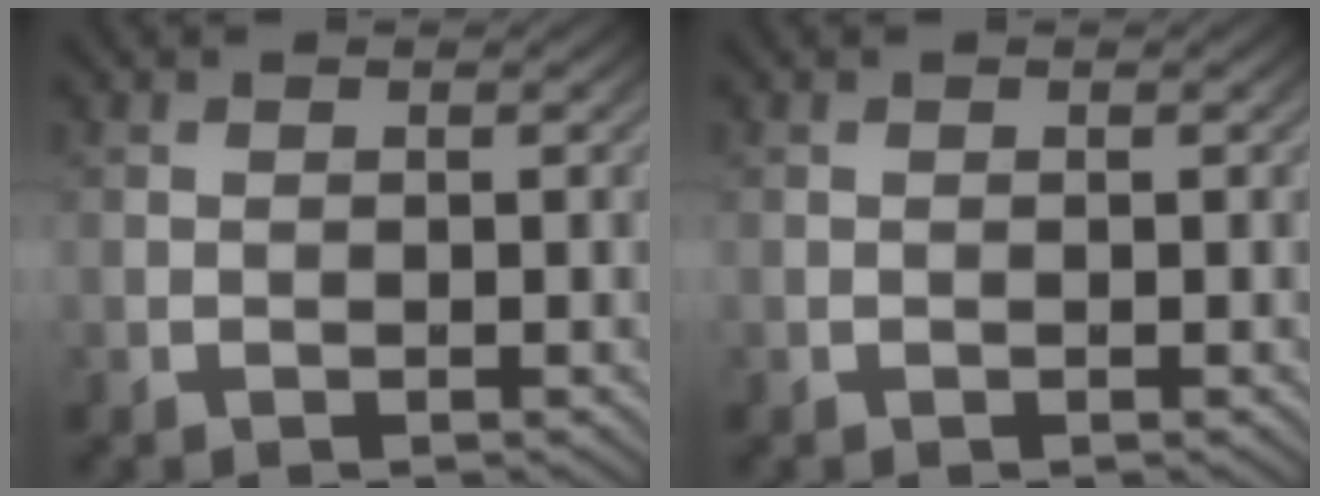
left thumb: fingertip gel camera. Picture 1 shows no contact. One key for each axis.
{"total": 0.0}